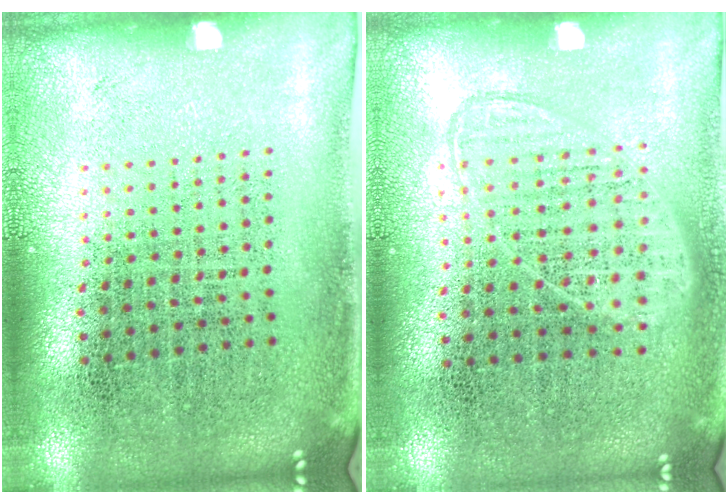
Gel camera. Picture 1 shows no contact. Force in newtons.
{"total": 1.0, "press": 0.9, "slide": 0.4}